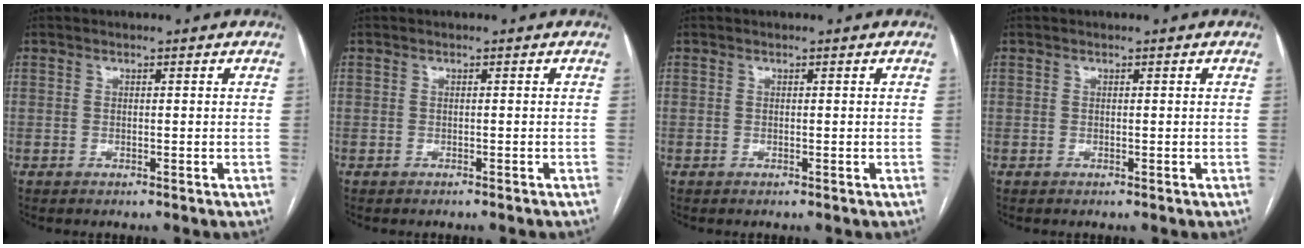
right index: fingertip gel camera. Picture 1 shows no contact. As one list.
[{"total": 1.2, "force": [-1.1, 0.1, 0.5], "torque": [-0.008, -0.001, -0.014]}, {"total": 0.0}, {"total": 0.0}]